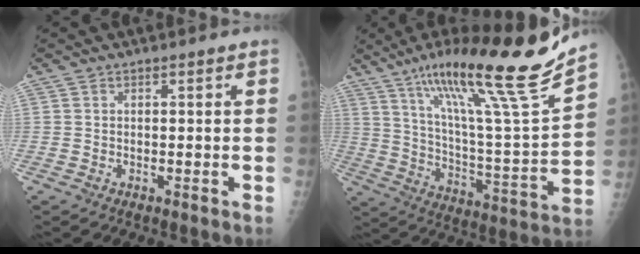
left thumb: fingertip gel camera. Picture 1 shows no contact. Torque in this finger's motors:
{"motor_torque": [0.41, 0.50, 1.46, -1.32, 0.33]}